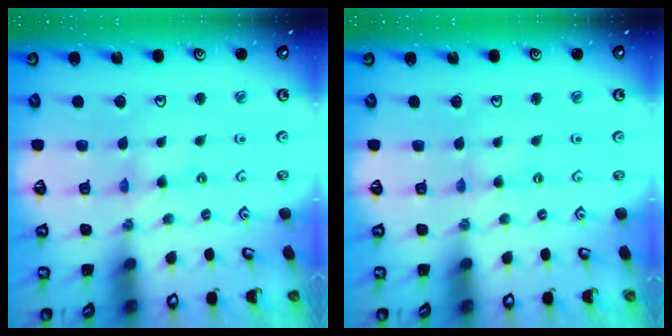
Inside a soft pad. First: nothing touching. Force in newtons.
{"total": 1.1, "press": 1.1, "slide": 0.2}